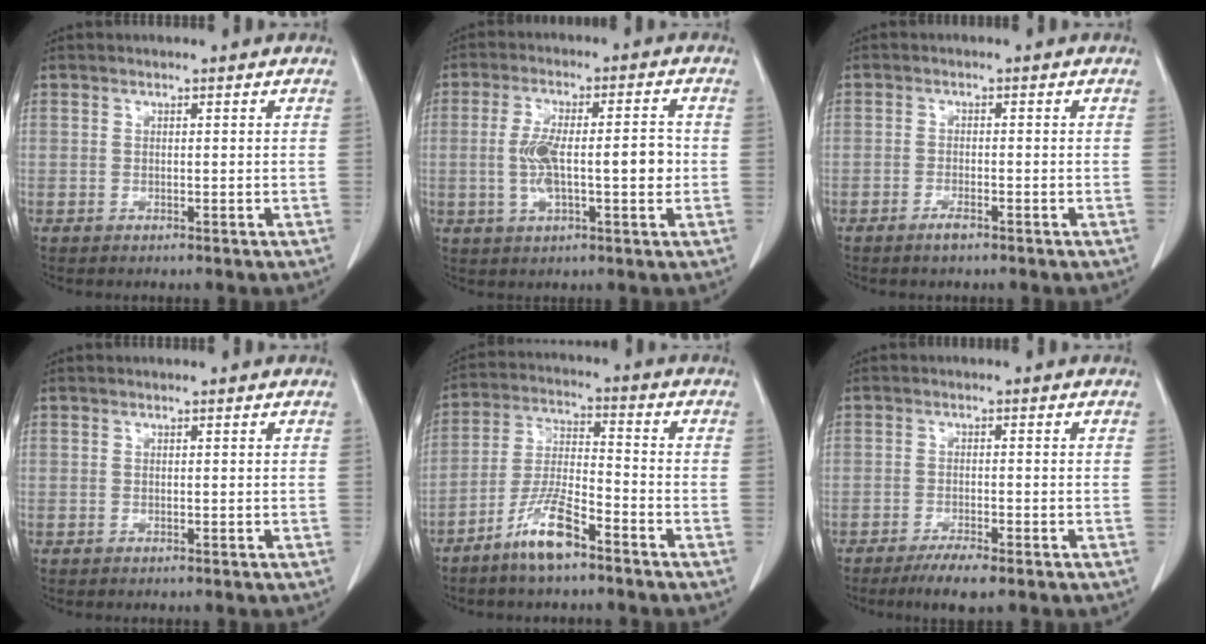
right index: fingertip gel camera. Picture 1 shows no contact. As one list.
[{"total": 9.8, "force": [-0.6, 2.7, 9.4], "torque": [-0.173, 0.016, -0.007]}, {"total": 1.8, "force": [-1.3, 0.4, 1.2], "torque": [-0.022, -0.001, -0.022]}, {"total": 0.0}, {"total": 9.0, "force": [-6.1, 1.6, 6.4], "torque": [-0.132, -0.010, -0.119]}, {"total": 4.4, "force": [-3.1, 0.4, 3.1], "torque": [-0.057, -0.011, -0.053]}]